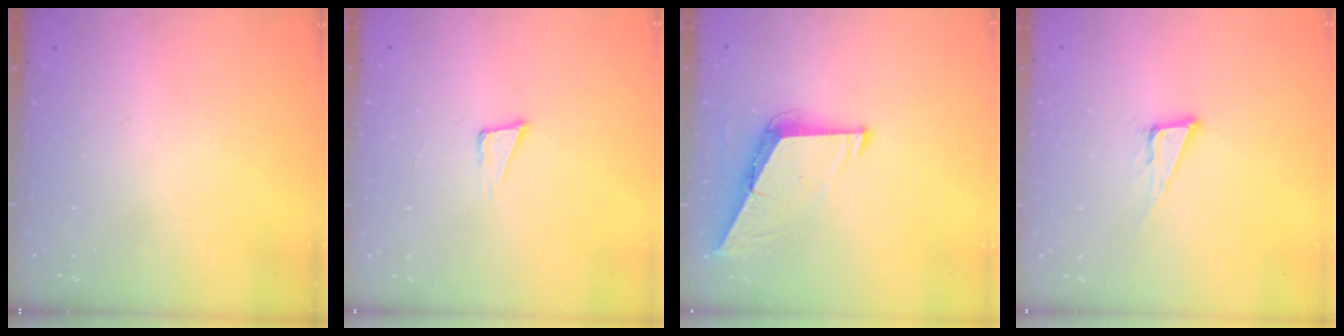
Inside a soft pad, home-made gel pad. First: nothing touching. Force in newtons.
{"total": 3.9, "press": 2.6, "slide": 2.9}
{"total": 8.6, "press": 8.5, "slide": 0.8}
{"total": 7.2, "press": 6.8, "slide": 2.6}